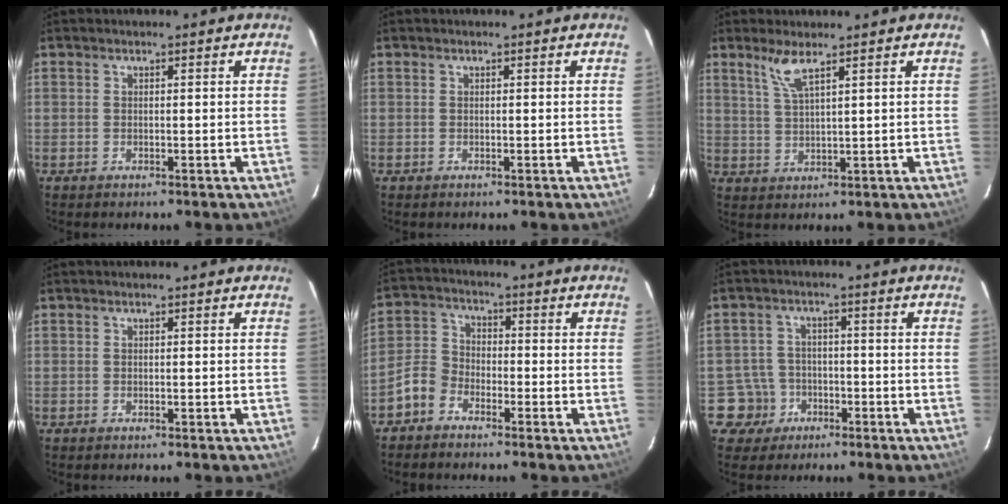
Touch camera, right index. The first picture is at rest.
{"total": 0.0}
{"total": 4.2, "force": [2.9, 0.2, 3.0], "torque": [-0.065, -0.002, 0.061]}
{"total": 0.0}
{"total": 5.5, "force": [-3.7, 3.7, 1.7], "torque": [-0.037, 0.023, -0.081]}
{"total": 5.5, "force": [-2.6, 4.9, -0.2], "torque": [-0.007, 0.025, -0.044]}